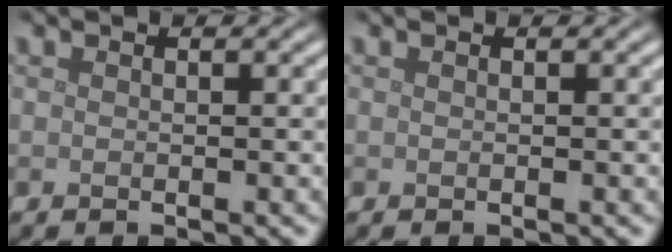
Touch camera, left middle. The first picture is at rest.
{"total": 0.0}